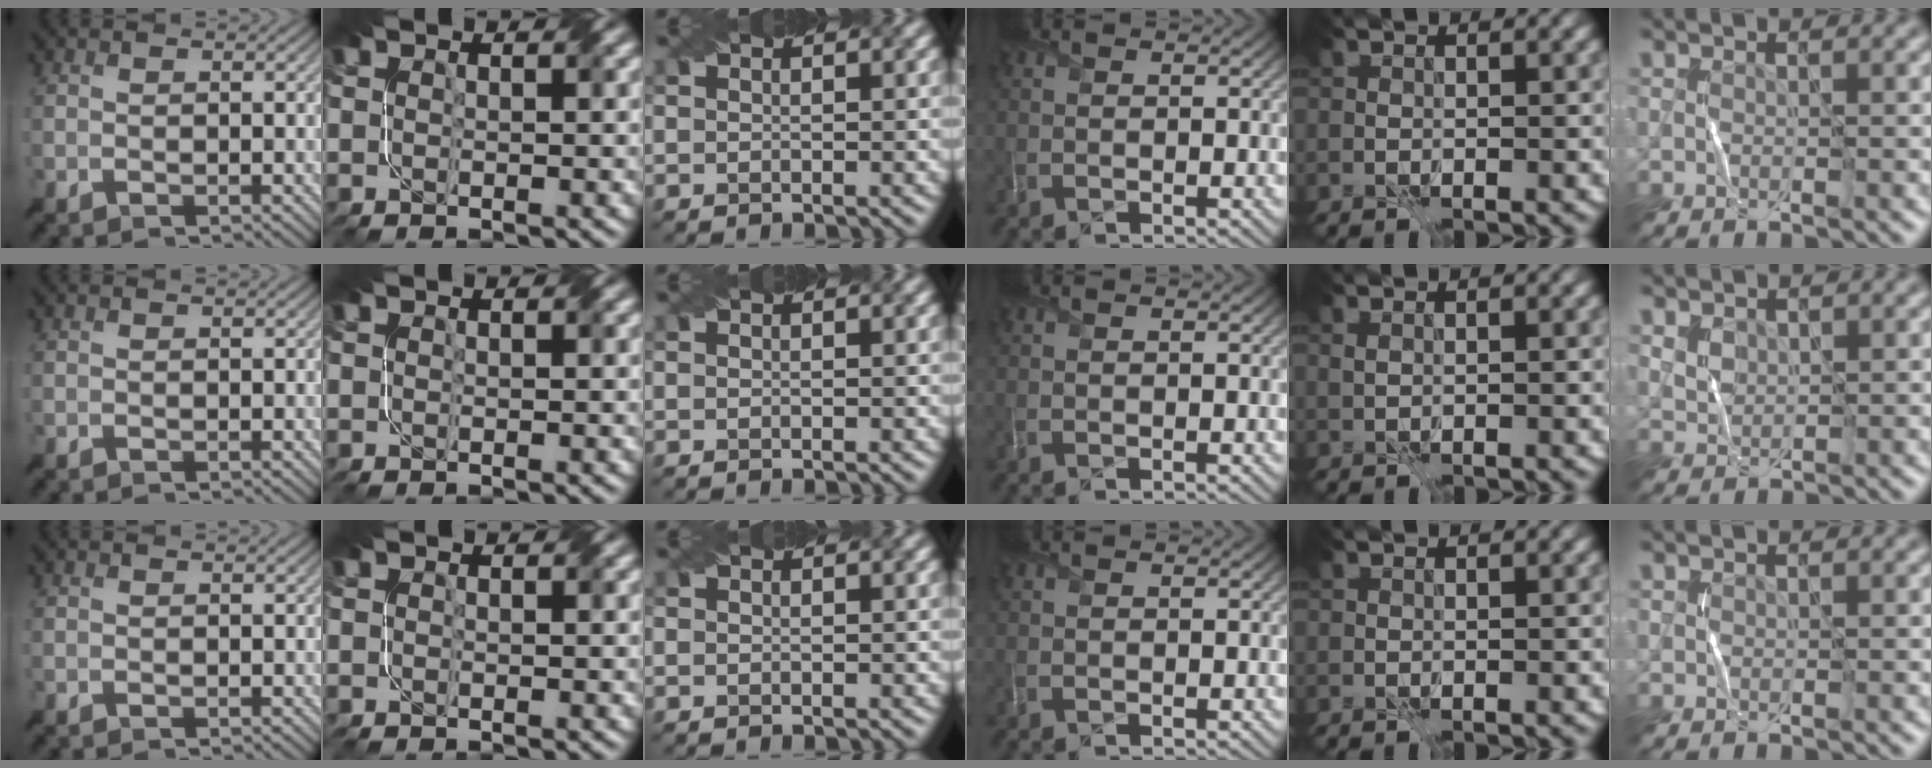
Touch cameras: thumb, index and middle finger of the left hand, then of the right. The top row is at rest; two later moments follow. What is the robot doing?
{"motion": "fold", "object": "file"}